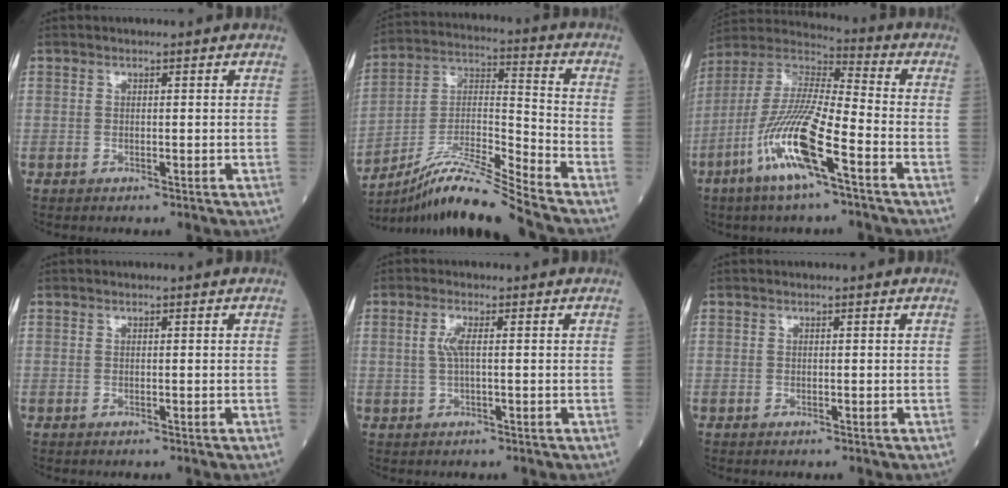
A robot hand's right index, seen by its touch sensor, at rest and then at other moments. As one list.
[{"total": 14.3, "force": [-12.4, -2.2, 6.8], "torque": [-0.127, 0.004, -0.222]}, {"total": 15.3, "force": [-6.9, 1.6, 13.5], "torque": [-0.281, -0.014, -0.138]}, {"total": 0.0}, {"total": 2.5, "force": [0.4, 0.4, 2.5], "torque": [-0.057, 0.002, 0.007]}, {"total": 0.0}]